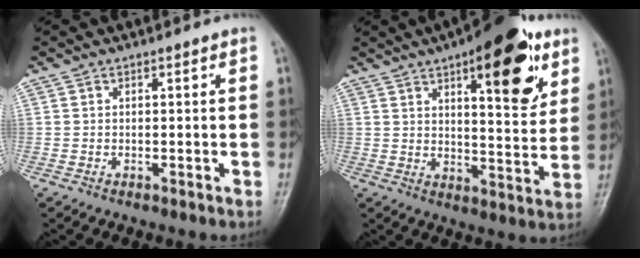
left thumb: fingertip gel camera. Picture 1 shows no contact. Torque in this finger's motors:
{"motor_torque": [2.03, 0.98, 1.81, -0.95, 0.45]}